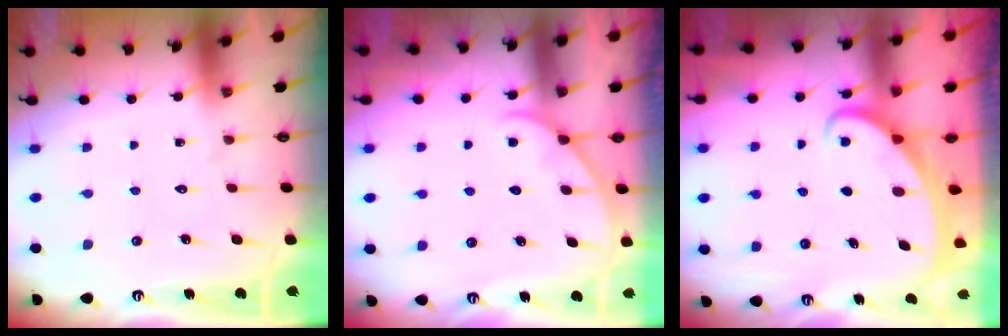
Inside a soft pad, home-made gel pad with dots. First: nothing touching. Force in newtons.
{"total": 3.6, "press": 3.6, "slide": 0.3}
{"total": 2.1, "press": 2.1, "slide": 0.0}